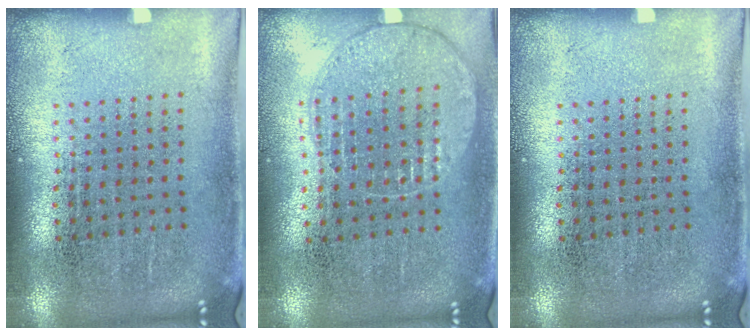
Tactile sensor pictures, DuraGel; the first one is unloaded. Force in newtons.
{"total": 1.0, "press": 0.9, "slide": 0.3}
{"total": 0.0}